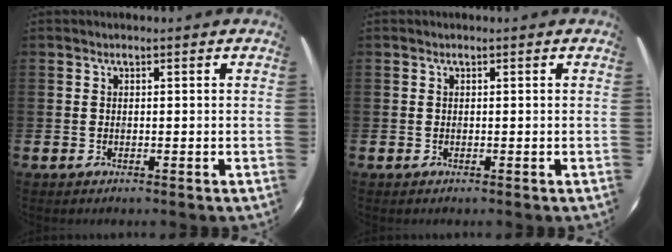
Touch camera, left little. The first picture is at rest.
{"total": 0.0}